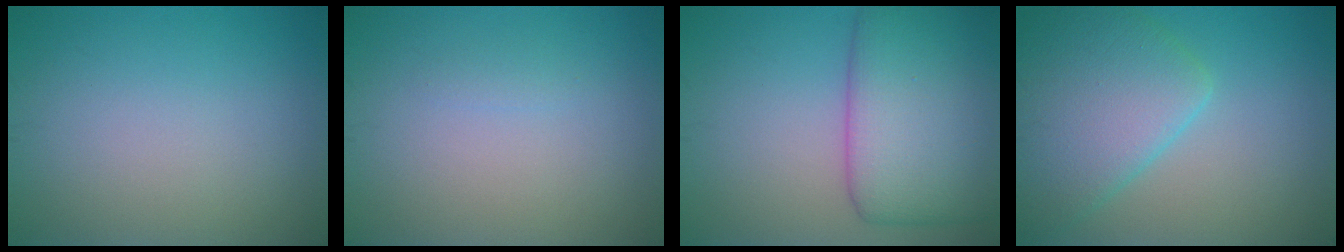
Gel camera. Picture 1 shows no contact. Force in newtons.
{"total": 0.6, "press": 0.6, "slide": 0.0}
{"total": 9.2, "press": 9.2, "slide": 0.1}
{"total": 7.2, "press": 7.2, "slide": 0.3}